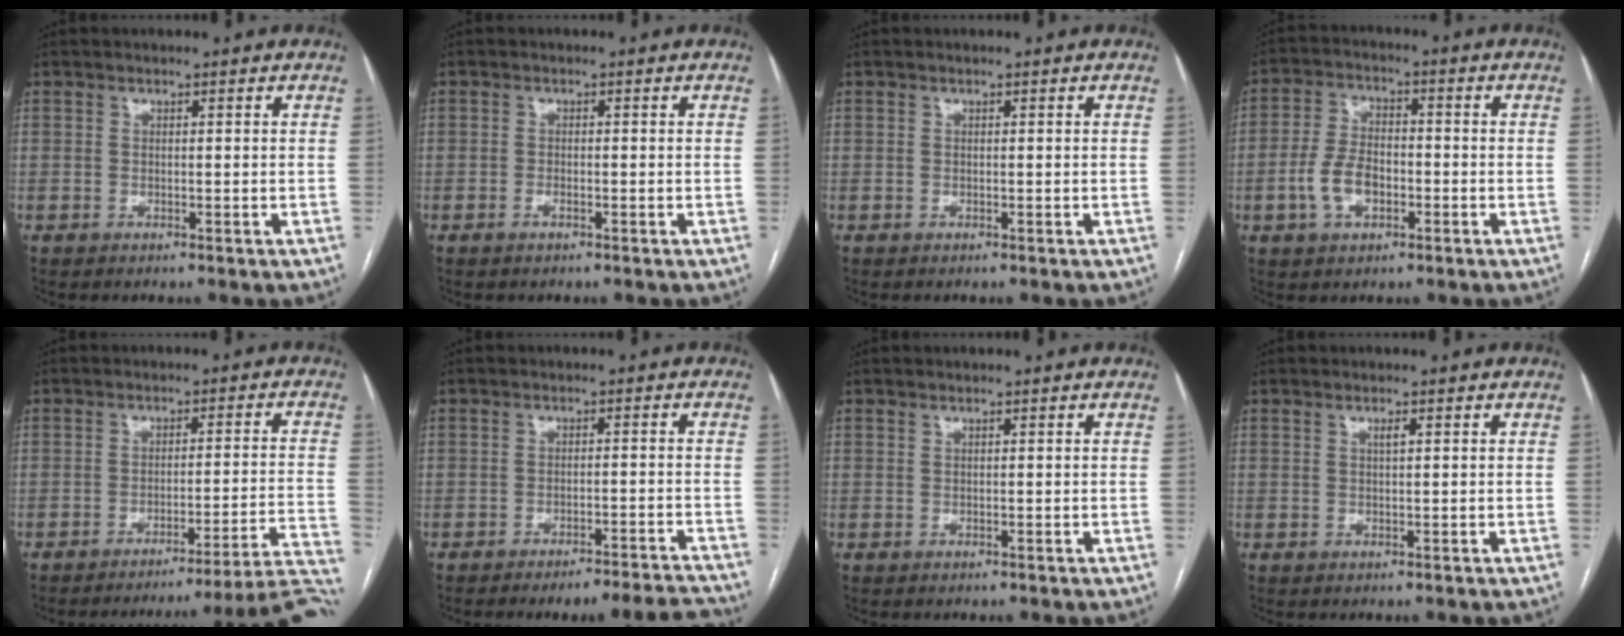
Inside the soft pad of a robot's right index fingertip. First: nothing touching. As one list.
[{"total": 1.1, "force": [-0.7, 0.3, 0.8], "torque": [-0.017, 0.000, -0.011]}, {"total": 0.0}, {"total": 7.2, "force": [-2.4, 4.1, 5.5], "torque": [-0.123, 0.012, -0.045]}, {"total": 19.3, "force": [-18.0, -3.1, 6.1], "torque": [0.005, -0.008, -0.219]}, {"total": 9.8, "force": [-9.4, 0.3, 2.8], "torque": [-0.018, 0.013, -0.115]}, {"total": 0.0}, {"total": 0.9, "force": [0.4, 0.1, 0.8], "torque": [-0.016, 0.001, 0.006]}]